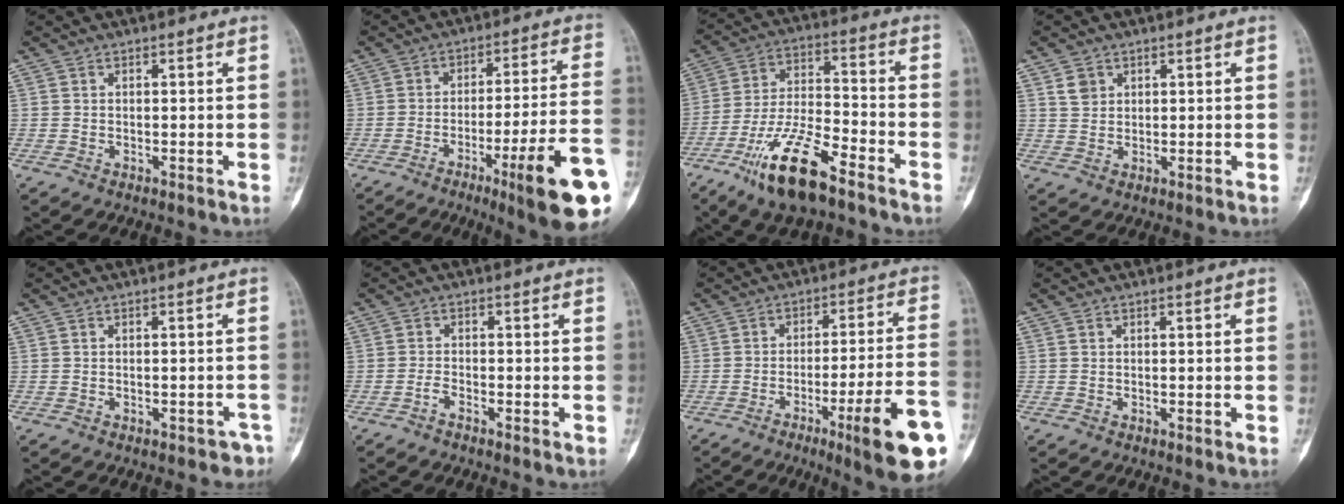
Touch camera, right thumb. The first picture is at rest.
{"total": 18.3, "force": [-7.9, 1.6, 16.5], "torque": [-0.204, 0.021, -0.111]}
{"total": 15.5, "force": [-10.0, 4.4, 11.1], "torque": [-0.211, 0.055, -0.186]}
{"total": 2.8, "force": [1.4, 2.2, 1.0], "torque": [-0.008, -0.005, 0.029]}
{"total": 3.6, "force": [-2.8, 1.9, 1.2], "torque": [-0.005, 0.023, -0.026]}
{"total": 1.5, "force": [-1.2, 0.3, 0.8], "torque": [-0.017, 0.007, -0.028]}
{"total": 16.7, "force": [-7.4, 1.5, 14.9], "torque": [-0.187, 0.022, -0.103]}
{"total": 0.0}